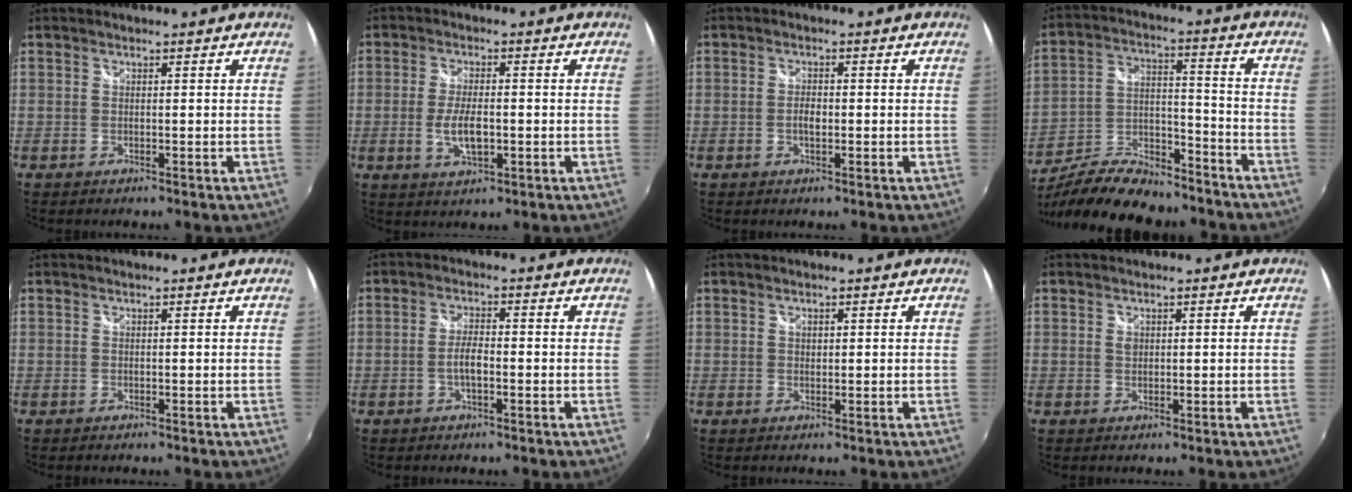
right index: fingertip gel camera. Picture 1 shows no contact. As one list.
[{"total": 5.9, "force": [-1.2, 2.3, 5.3], "torque": [-0.108, -0.006, -0.021]}, {"total": 2.2, "force": [-0.4, 1.1, 1.9], "torque": [-0.034, 0.002, -0.010]}, {"total": 21.3, "force": [-17.2, 7.3, 10.3], "torque": [-0.200, -0.002, -0.271]}, {"total": 0.0}, {"total": 3.4, "force": [-1.0, 1.0, 3.1], "torque": [-0.063, 0.003, -0.020]}, {"total": 1.0, "force": [0.4, 0.8, 0.4], "torque": [-0.005, 0.002, 0.006]}, {"total": 1.3, "force": [0.3, 1.0, 0.7], "torque": [-0.010, 0.002, 0.004]}]